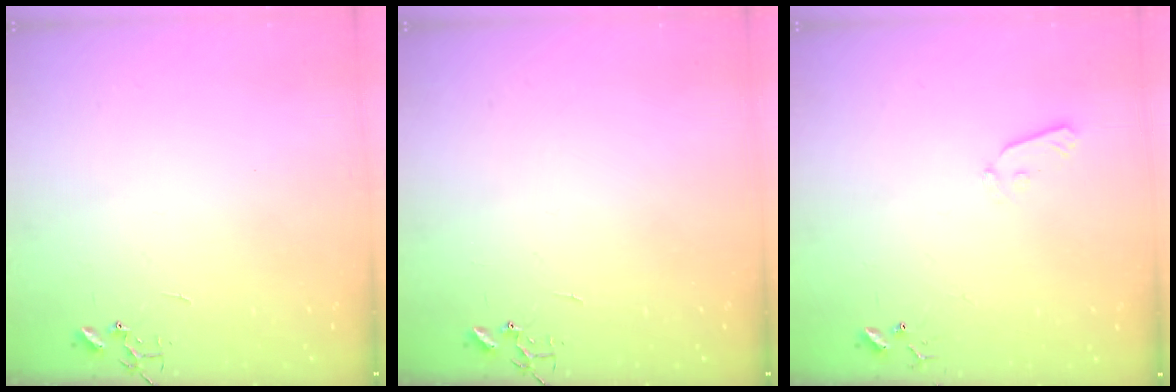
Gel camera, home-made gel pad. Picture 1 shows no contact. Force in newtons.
{"total": 0.0}
{"total": 5.4, "press": 5.4, "slide": 0.8}